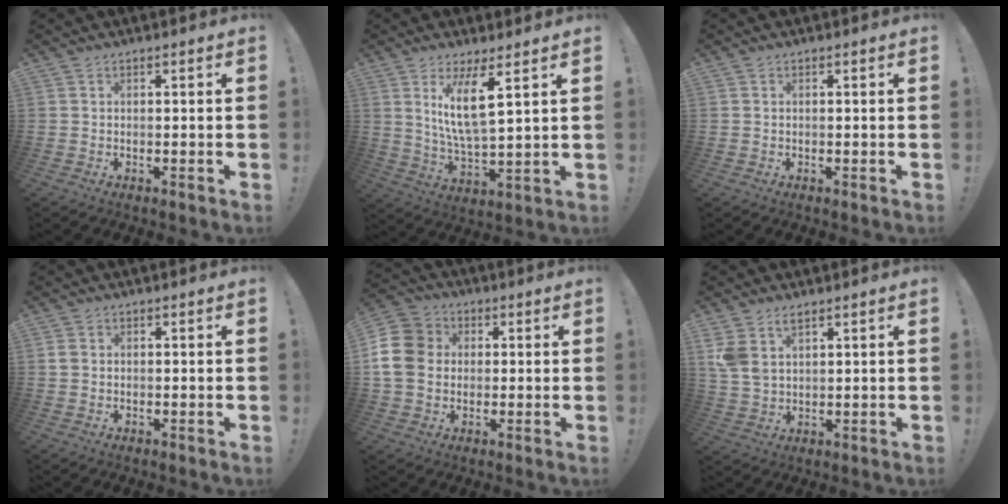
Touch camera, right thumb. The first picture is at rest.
{"total": 11.8, "force": [5.7, 2.5, 10.1], "torque": [-0.176, -0.027, 0.093]}
{"total": 0.0}
{"total": 1.7, "force": [-0.1, 1.5, 0.8], "torque": [-0.021, 0.009, -0.001]}
{"total": 12.9, "force": [0.7, 10.9, 6.9], "torque": [-0.140, 0.016, 0.016]}
{"total": 6.3, "force": [3.7, 3.5, 3.7], "torque": [-0.071, -0.012, 0.074]}